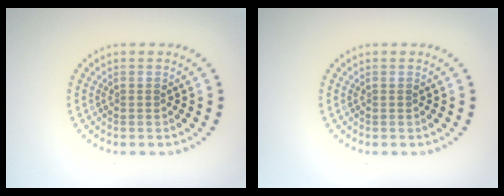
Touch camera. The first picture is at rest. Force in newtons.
{"total": 0.0}